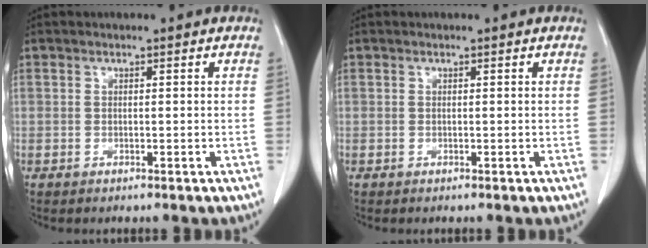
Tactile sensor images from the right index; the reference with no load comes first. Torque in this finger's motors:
{"motor_torque": [-0.01, 0.02, 0.00, 0.00]}